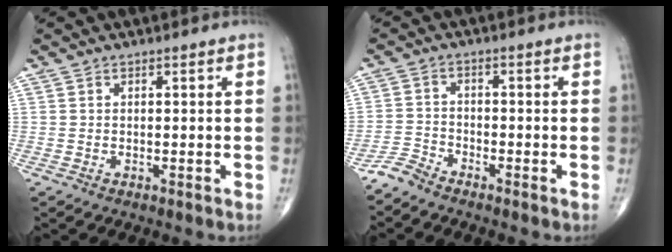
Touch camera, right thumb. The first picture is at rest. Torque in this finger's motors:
{"motor_torque": [2.68, 2.05, -0.06, -0.49, -0.06]}